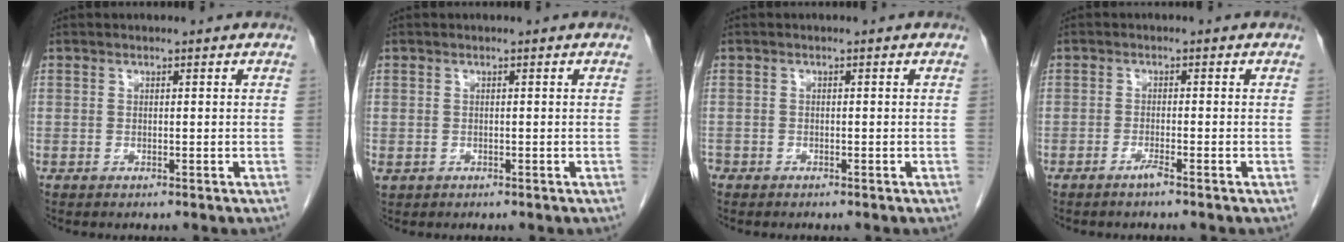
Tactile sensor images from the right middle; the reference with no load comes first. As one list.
[{"total": 0.9, "force": [-0.2, 0.8, 0.3], "torque": [-0.011, 0.002, 0.005]}, {"total": 1.0, "force": [-0.8, 0.6, 0.2], "torque": [-0.009, 0.001, -0.015]}, {"total": 1.5, "force": [-1.1, -0.3, 0.9], "torque": [-0.019, 0.000, -0.022]}]